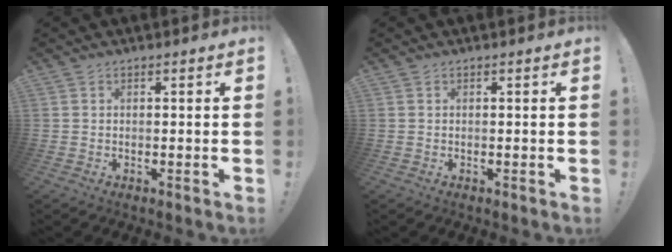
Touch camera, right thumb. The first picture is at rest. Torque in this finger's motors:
{"motor_torque": [0.00, 0.00, 0.00, 0.00, 0.00]}